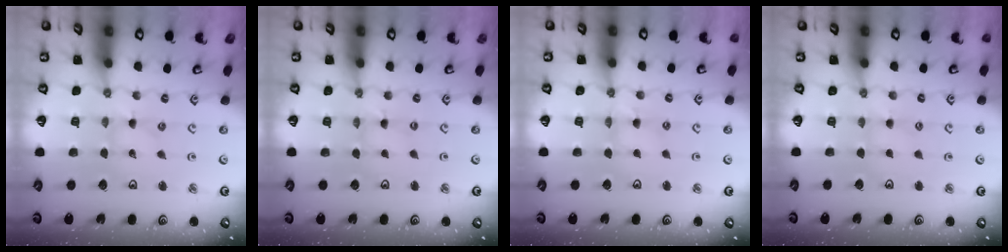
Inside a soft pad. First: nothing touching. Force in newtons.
{"total": 0.0}
{"total": 2.5, "press": 2.5, "slide": 0.2}
{"total": 1.7, "press": 1.6, "slide": 0.3}